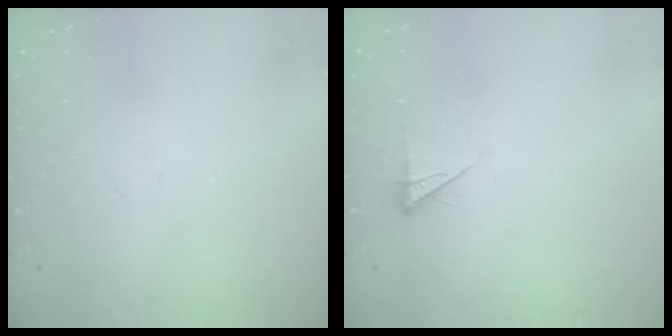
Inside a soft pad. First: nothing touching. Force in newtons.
{"total": 3.9, "press": 3.9, "slide": 0.5}